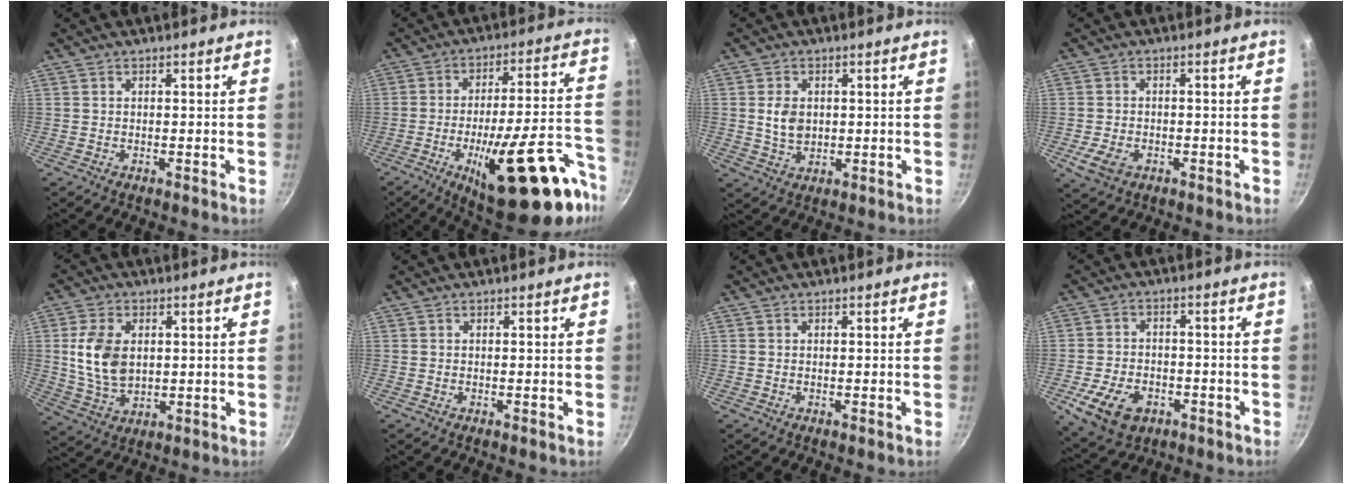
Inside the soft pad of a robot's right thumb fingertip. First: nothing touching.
{"total": 26.2, "force": [-13.3, 8.0, 21.1], "torque": [-0.257, 0.061, -0.193]}
{"total": 5.1, "force": [0.6, 3.8, 3.4], "torque": [-0.048, -0.007, 0.015]}
{"total": 5.3, "force": [-2.1, 3.6, 3.4], "torque": [-0.064, 0.008, -0.031]}
{"total": 10.5, "force": [1.6, 6.9, 7.7], "torque": [-0.139, -0.014, 0.036]}
{"total": 0.0}
{"total": 0.0}
{"total": 11.0, "force": [-4.5, 7.3, 6.8], "torque": [-0.115, 0.016, -0.069]}